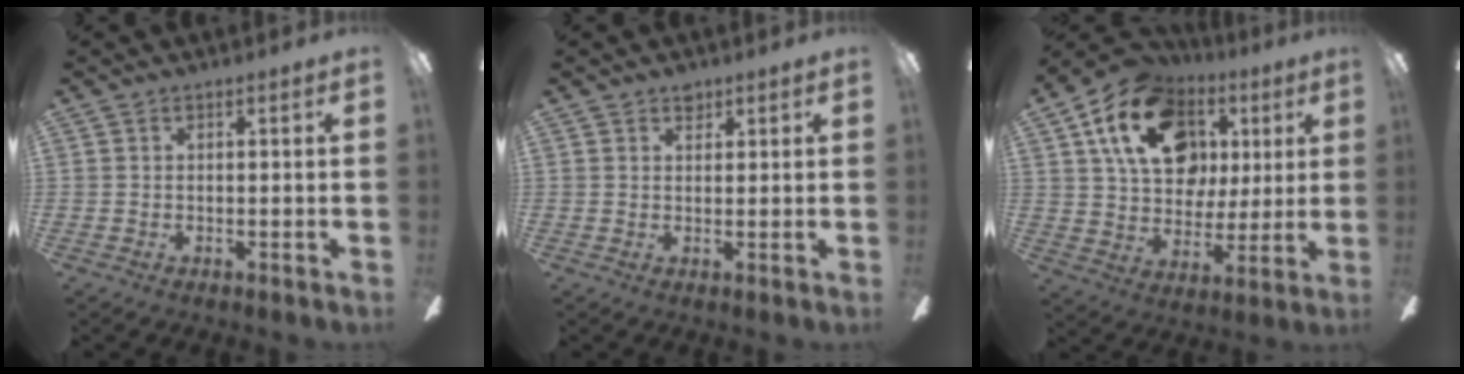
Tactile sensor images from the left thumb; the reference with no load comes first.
{"total": 2.1, "force": [1.6, 1.2, 0.7], "torque": [-0.001, -0.006, 0.026]}
{"total": 20.6, "force": [8.3, 14.7, 11.8], "torque": [-0.198, -0.017, 0.152]}